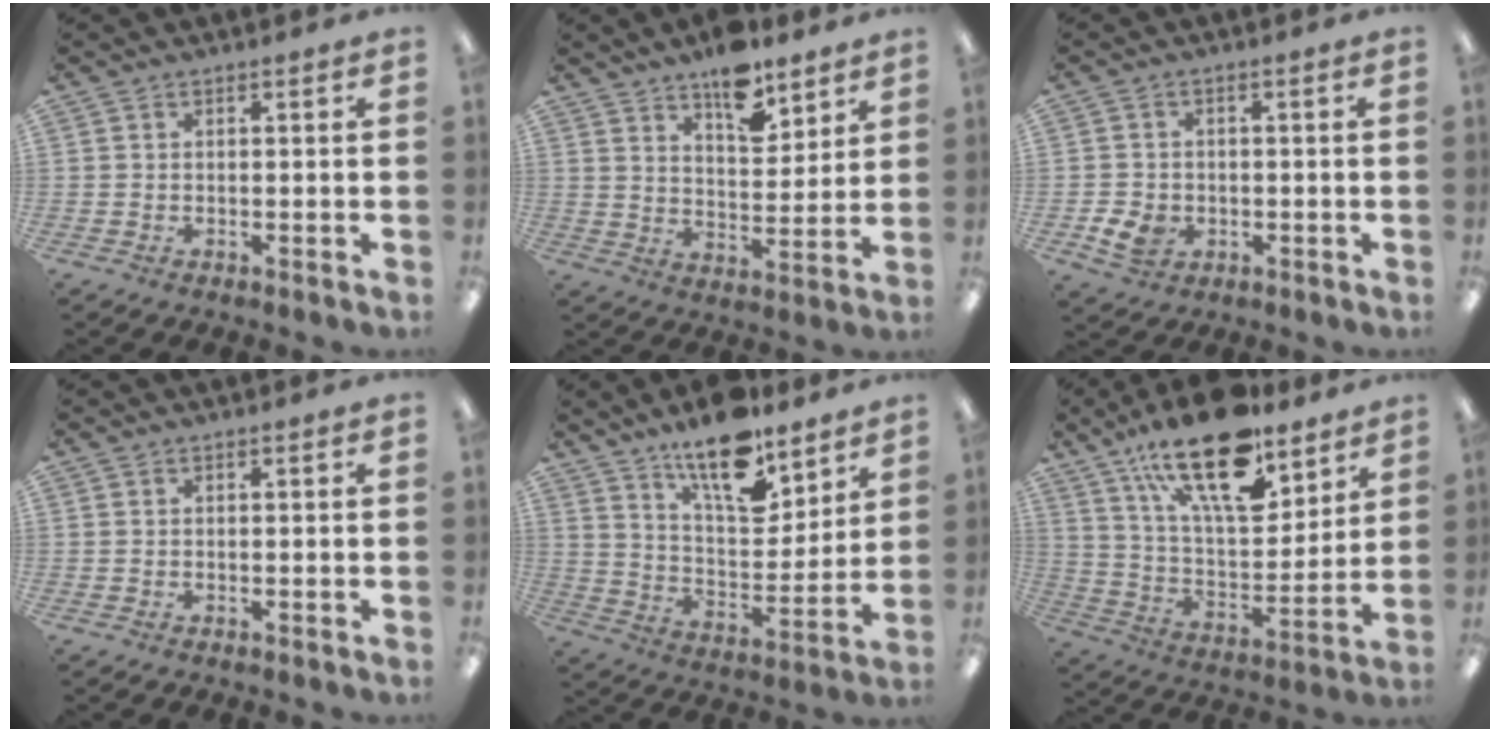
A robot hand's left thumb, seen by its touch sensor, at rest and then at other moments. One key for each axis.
{"total": 11.3, "fx": 8.7, "fy": 4.7, "fz": 5.4, "tx": -0.069, "ty": -0.057, "tz": 0.150}
{"total": 4.7, "fx": -1.5, "fy": 3.8, "fz": 2.4, "tx": -0.041, "ty": 0.001, "tz": -0.027}
{"total": 0.0}
{"total": 16.3, "fx": 12.1, "fy": 6.2, "fz": 8.9, "tx": -0.143, "ty": -0.077, "tz": 0.209}
{"total": 22.8, "fx": 15.0, "fy": 9.2, "fz": 14.5, "tx": -0.240, "ty": -0.081, "tz": 0.258}